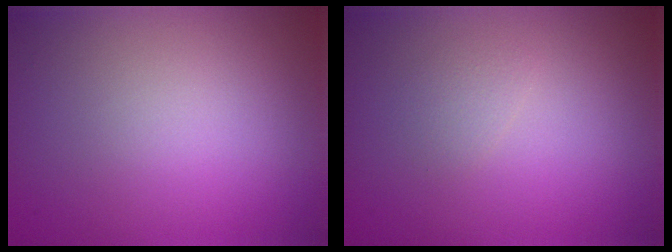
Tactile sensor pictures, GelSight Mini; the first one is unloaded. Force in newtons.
{"total": 0.9, "press": 0.9, "slide": 0.0}